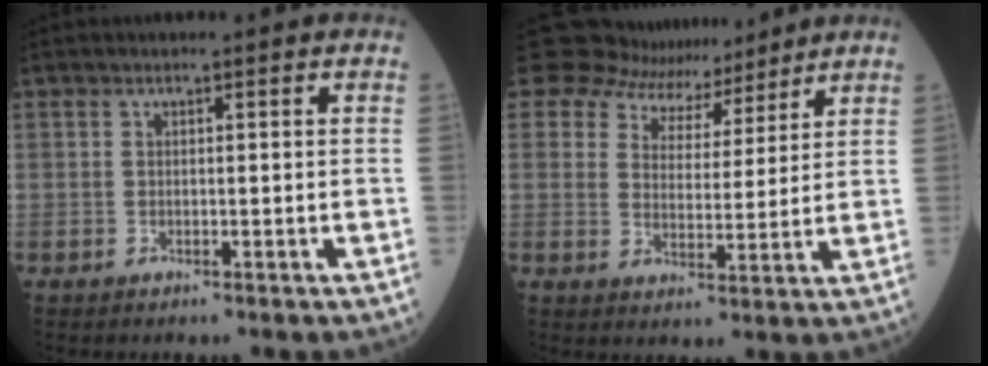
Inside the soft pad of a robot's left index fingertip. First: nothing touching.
{"total": 9.0, "force": [8.2, 3.5, 0.6], "torque": [-0.016, 0.005, 0.125]}